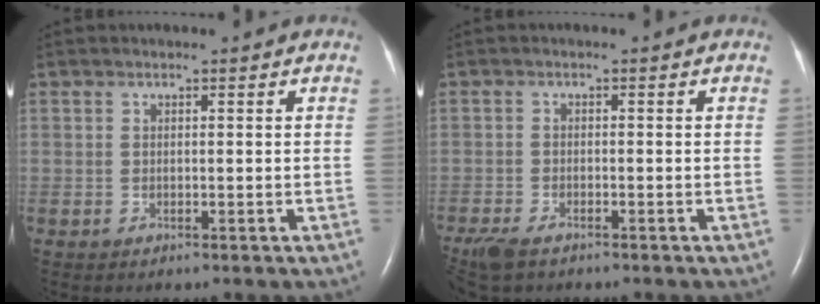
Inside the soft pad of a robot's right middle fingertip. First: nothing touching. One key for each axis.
{"total": 6.6, "fx": -4.9, "fy": 2.5, "fz": 3.6, "tx": -0.077, "ty": -0.016, "tz": -0.085}